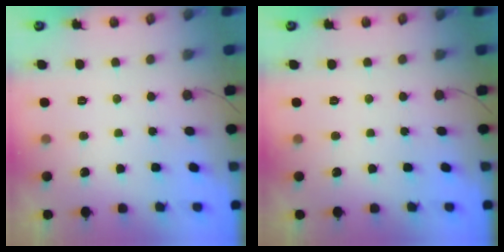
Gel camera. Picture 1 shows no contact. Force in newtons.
{"total": 0.0}